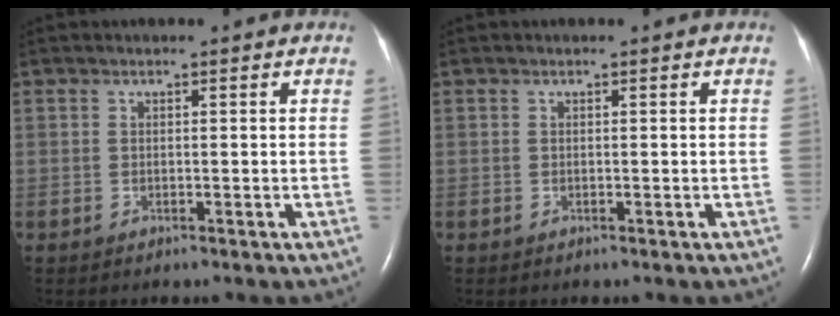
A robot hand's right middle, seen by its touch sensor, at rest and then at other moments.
{"total": 0.0}